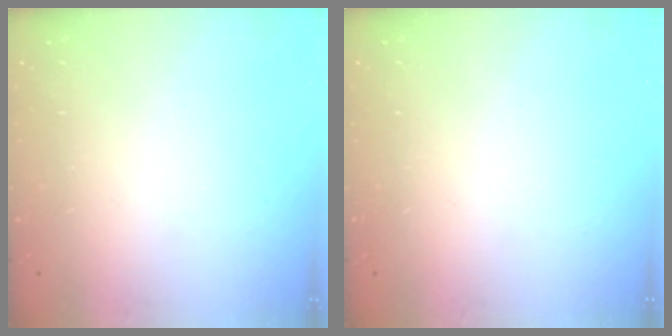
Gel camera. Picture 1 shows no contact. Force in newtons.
{"total": 0.0}